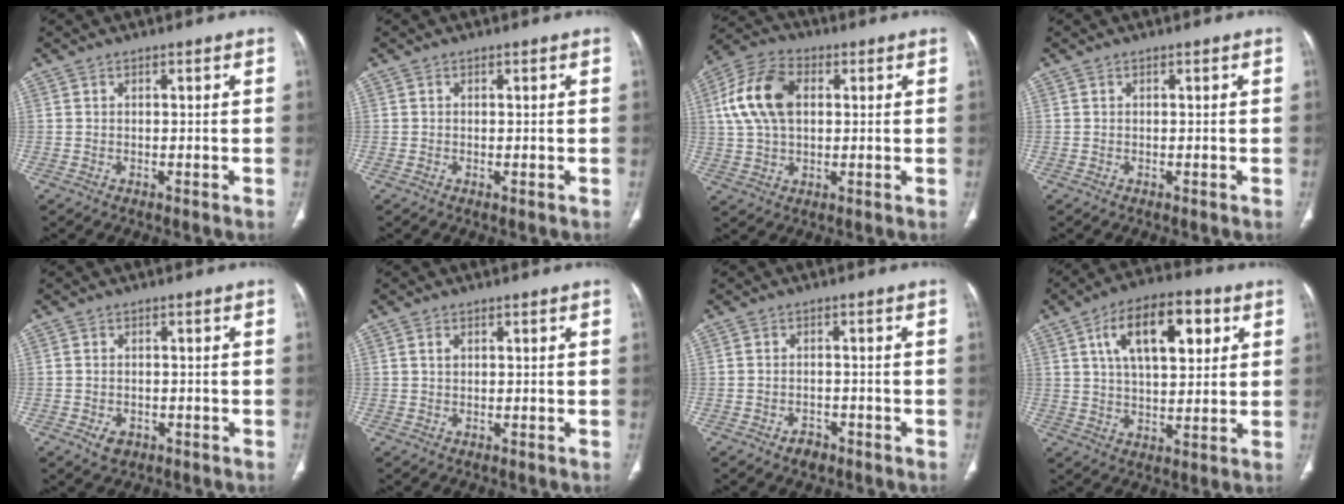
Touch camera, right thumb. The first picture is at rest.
{"total": 0.0}
{"total": 12.9, "force": [2.5, 8.2, 9.6], "torque": [-0.190, 0.019, 0.043]}
{"total": 0.0}
{"total": 3.0, "force": [-1.3, 2.3, 1.6], "torque": [-0.018, 0.004, -0.014]}
{"total": 1.3, "force": [0.4, 0.9, 0.8], "torque": [-0.014, 0.000, 0.009]}
{"total": 2.8, "force": [-1.8, 1.8, 1.1], "torque": [-0.014, 0.012, -0.022]}
{"total": 15.7, "force": [5.7, 7.6, 12.5], "torque": [-0.178, -0.002, 0.092]}